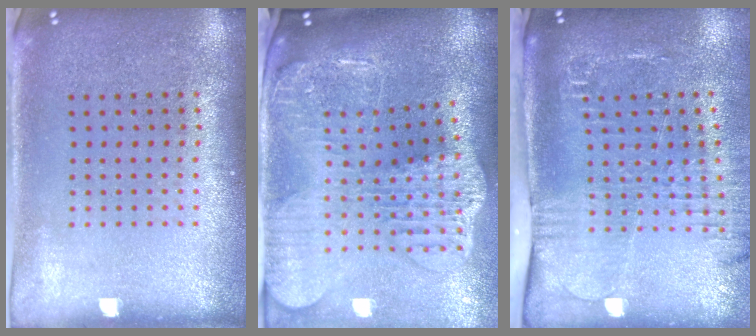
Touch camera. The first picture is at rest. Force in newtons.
{"total": 4.2, "press": 3.1, "slide": 2.7}
{"total": 2.6, "press": 2.0, "slide": 1.6}